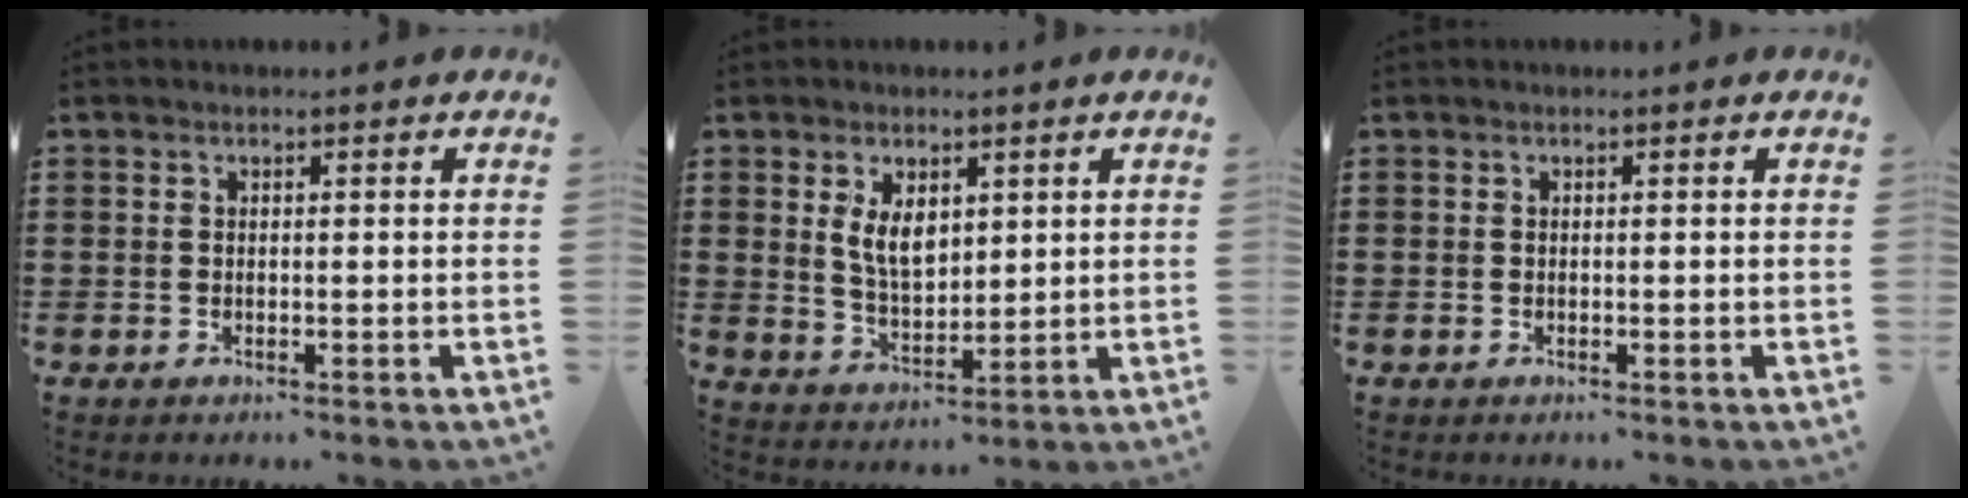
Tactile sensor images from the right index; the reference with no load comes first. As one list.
[{"total": 5.5, "force": [2.1, 3.1, 4.0], "torque": [-0.079, 0.003, 0.036]}, {"total": 0.0}]